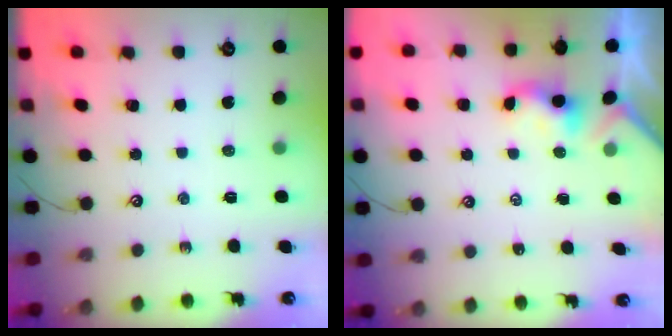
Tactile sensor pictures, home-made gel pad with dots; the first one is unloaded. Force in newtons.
{"total": 0.0}